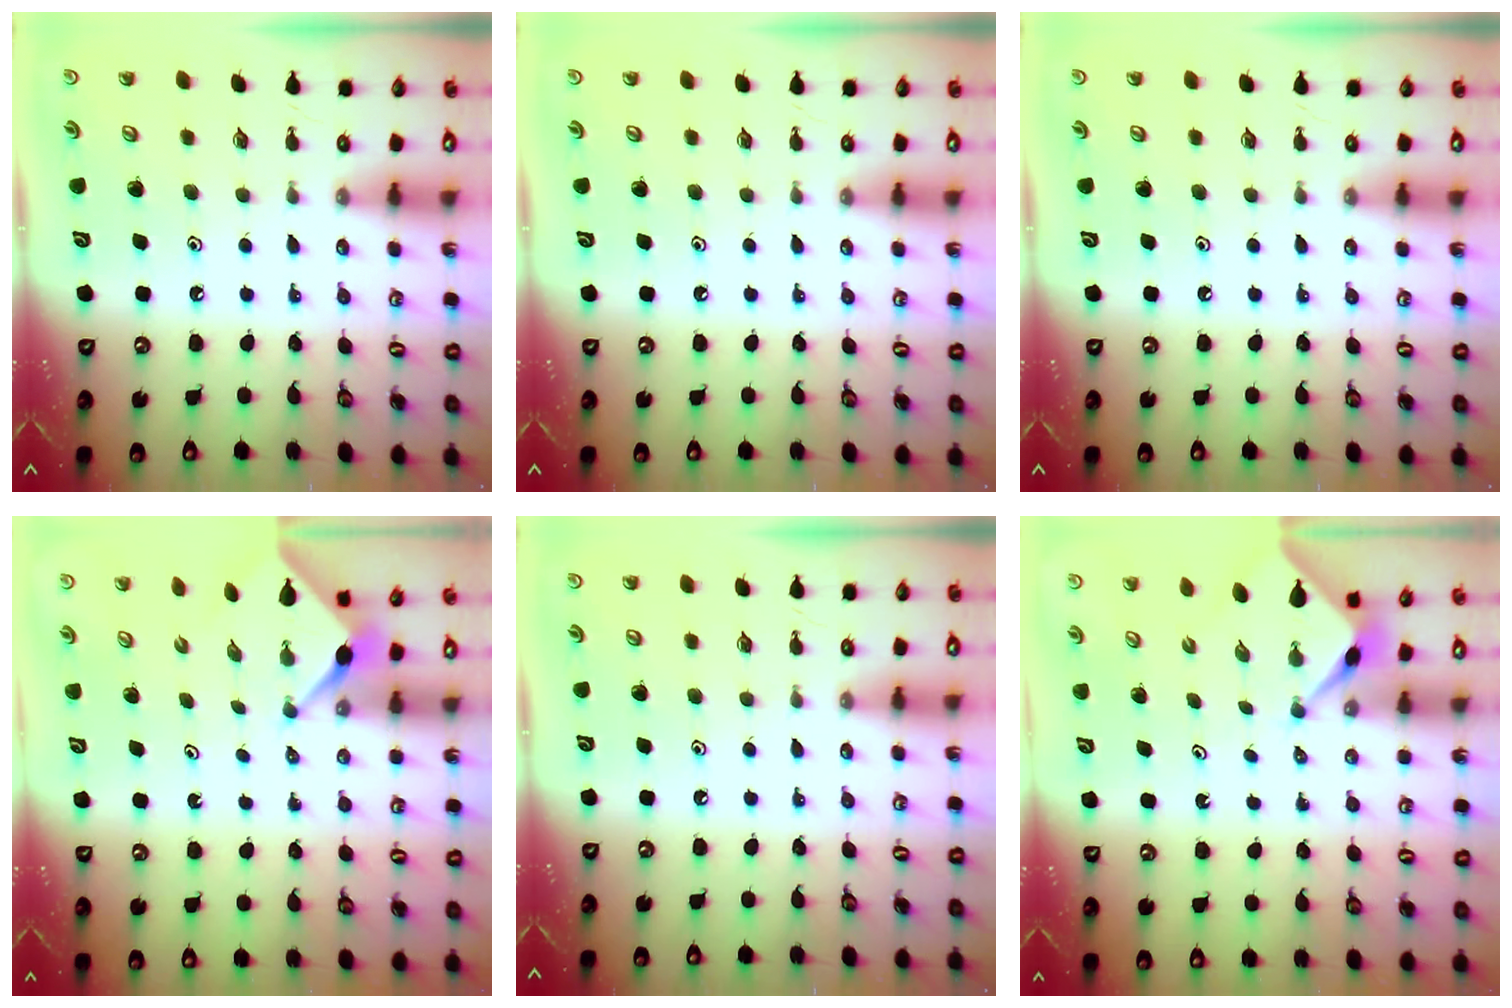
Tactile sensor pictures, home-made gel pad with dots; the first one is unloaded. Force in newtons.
{"total": 0.0}
{"total": 0.0}
{"total": 2.6, "press": 2.6, "slide": 0.3}
{"total": 0.0}
{"total": 2.3, "press": 2.3, "slide": 0.4}